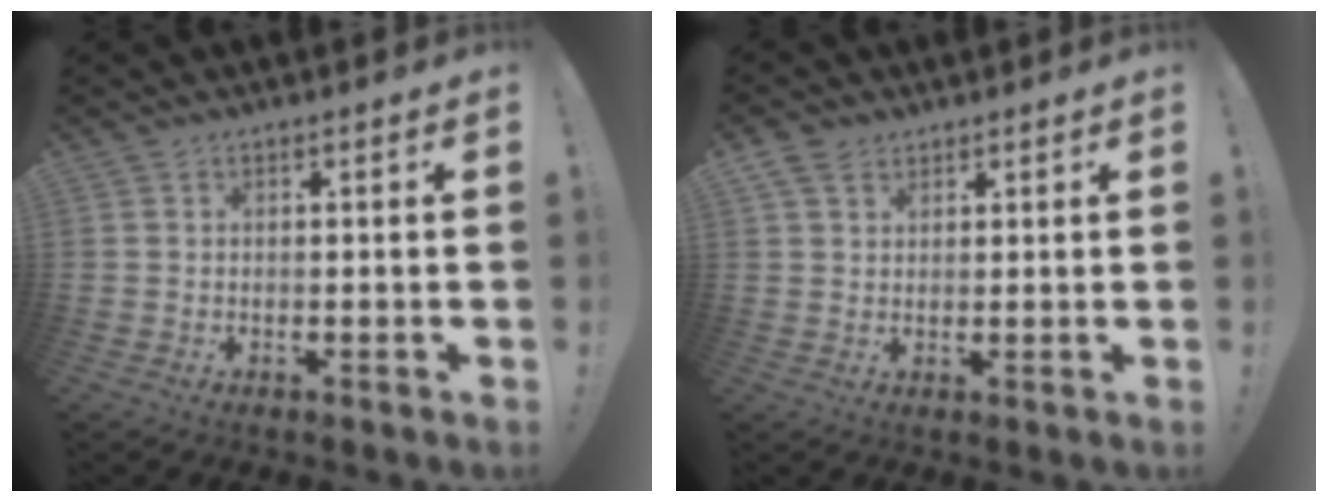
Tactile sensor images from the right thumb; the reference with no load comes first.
{"total": 4.2, "force": [2.6, 2.9, 1.7], "torque": [-0.041, -0.002, 0.053]}